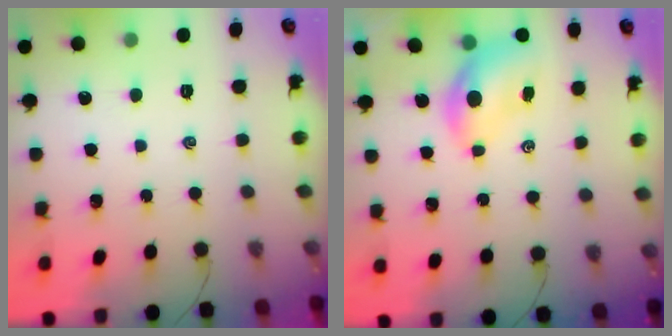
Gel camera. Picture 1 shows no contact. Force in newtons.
{"total": 6.5, "press": 6.5, "slide": 0.9}